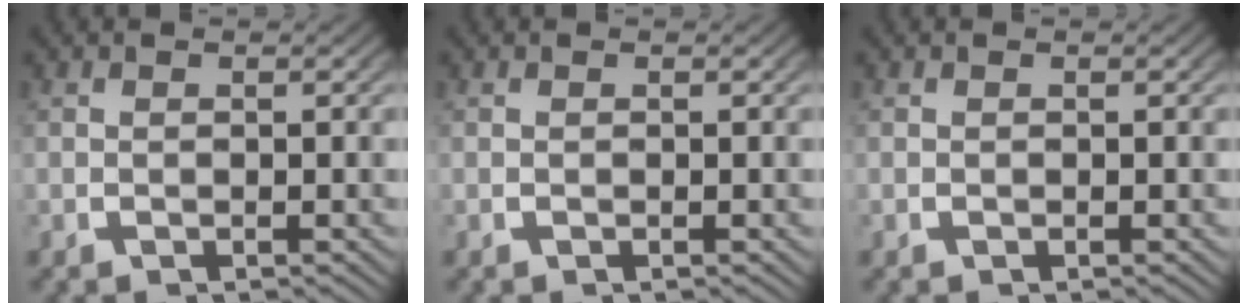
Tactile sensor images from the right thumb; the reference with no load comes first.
{"total": 0.0}
{"total": 0.0}